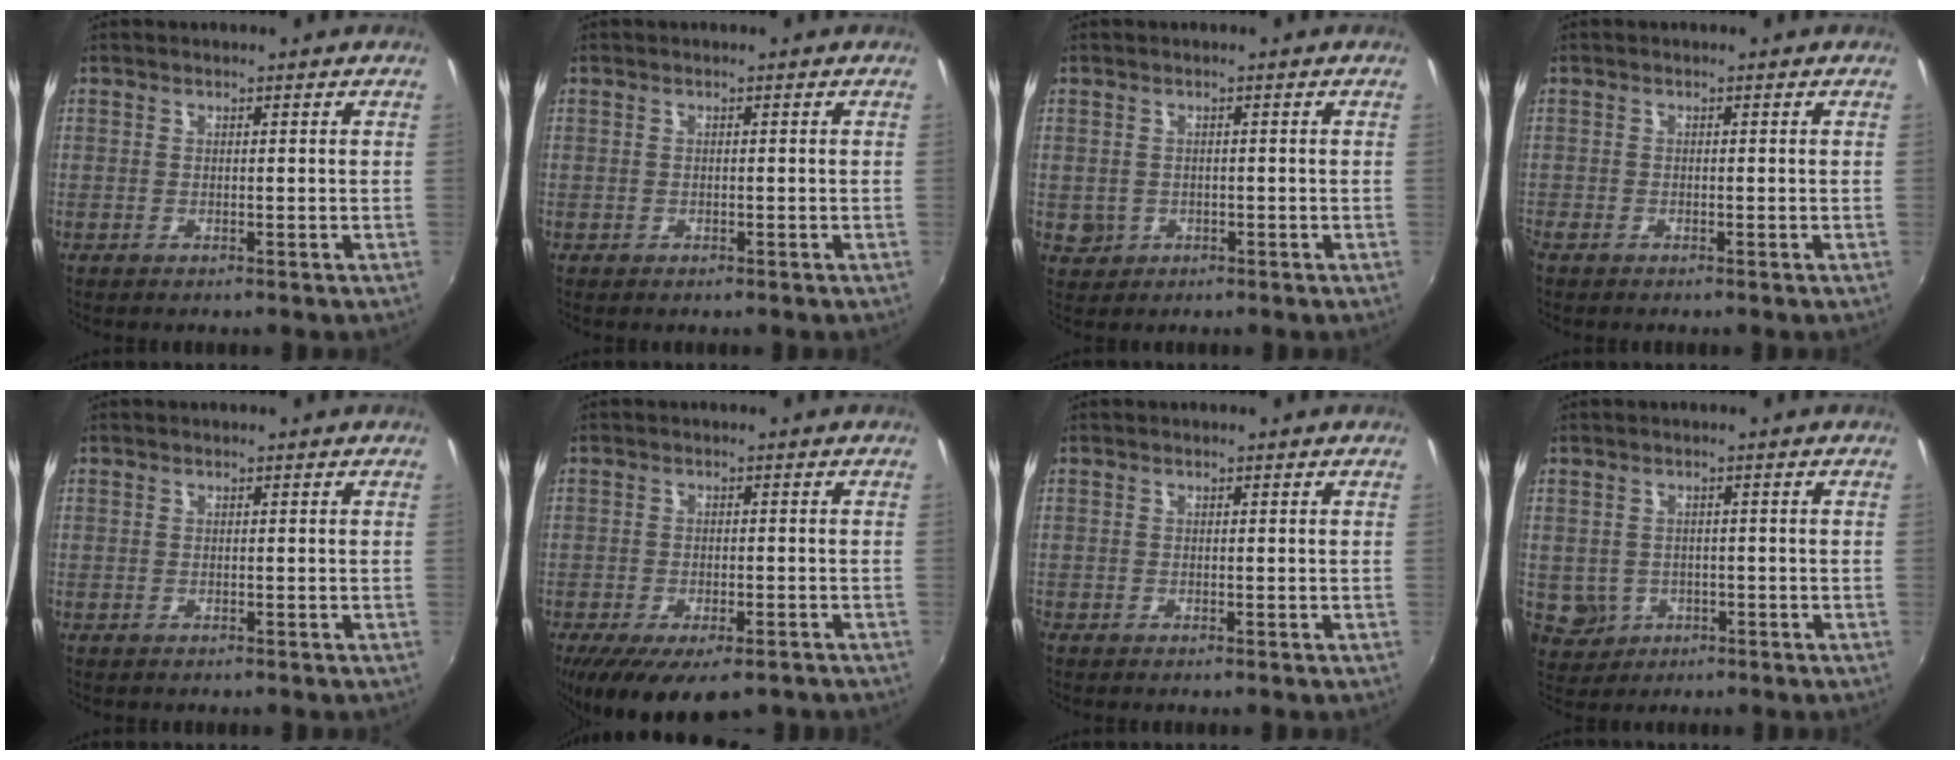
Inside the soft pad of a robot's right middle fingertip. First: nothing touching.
{"total": 1.3, "force": [-0.3, 1.1, 0.5], "torque": [-0.006, -0.003, -0.005]}
{"total": 4.3, "force": [-0.5, 4.0, 1.5], "torque": [-0.029, 0.000, 0.001]}
{"total": 1.8, "force": [-1.2, 1.1, 0.9], "torque": [-0.019, -0.006, -0.023]}
{"total": 0.7, "force": [-0.2, 0.6, 0.2], "torque": [-0.002, -0.001, -0.003]}
{"total": 14.7, "force": [-9.8, 6.0, 9.2], "torque": [-0.188, -0.049, -0.141]}
{"total": 0.7, "force": [-0.4, 0.4, 0.3], "torque": [-0.007, -0.003, -0.008]}
{"total": 6.6, "force": [-1.2, 6.2, 2.0], "torque": [-0.058, 0.003, -0.001]}